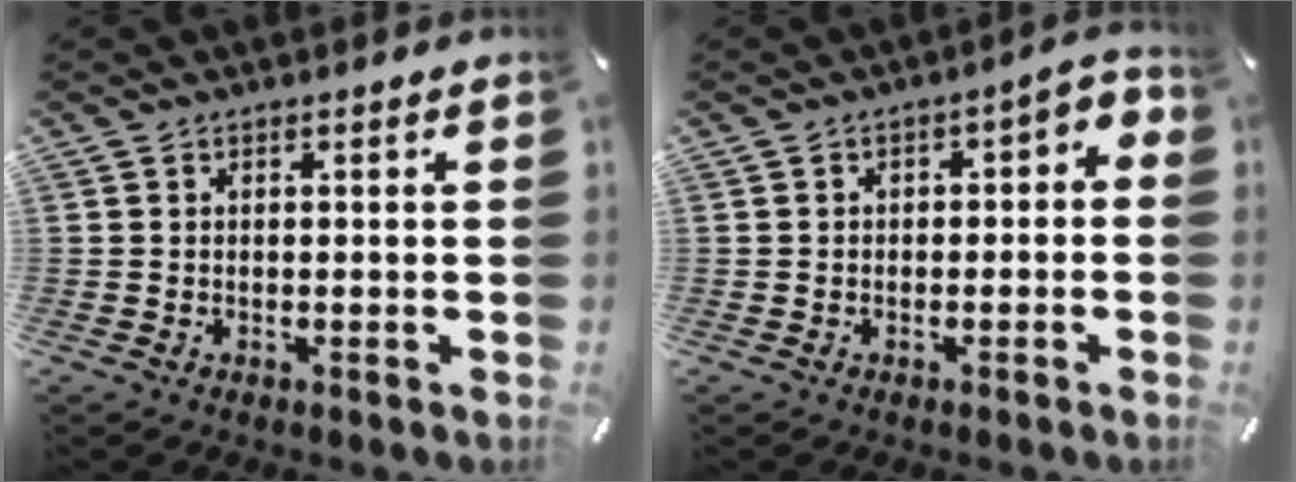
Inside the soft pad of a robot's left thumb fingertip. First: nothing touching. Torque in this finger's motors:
{"motor_torque": [-0.08, -0.14, 0.21, 0.22, 0.02]}